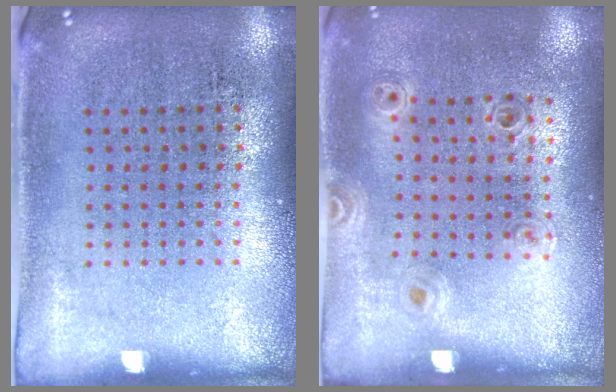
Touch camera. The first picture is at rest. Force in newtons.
{"total": 0.9, "press": 0.9, "slide": 0.2}